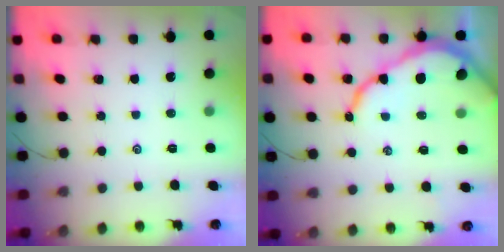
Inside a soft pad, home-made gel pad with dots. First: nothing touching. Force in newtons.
{"total": 10.0, "press": 10.0, "slide": 0.9}